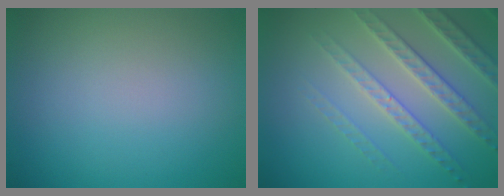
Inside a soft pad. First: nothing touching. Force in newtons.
{"total": 4.4, "press": 4.0, "slide": 1.9}